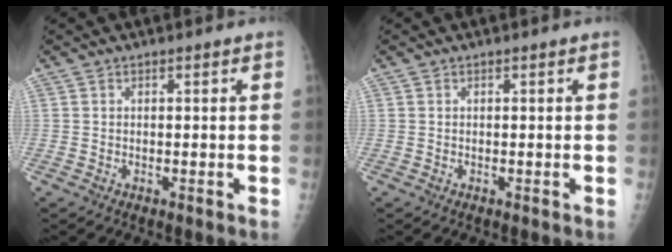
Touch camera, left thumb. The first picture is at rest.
{"total": 0.0}